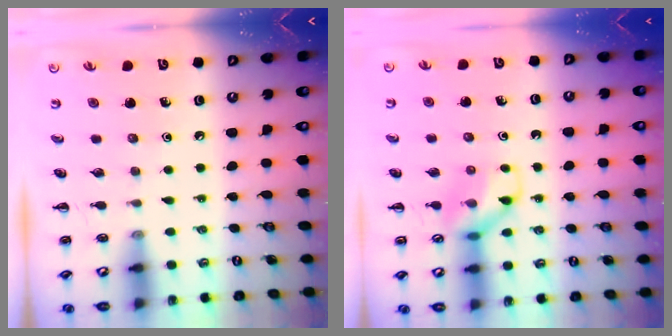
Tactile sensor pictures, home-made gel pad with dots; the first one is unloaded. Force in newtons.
{"total": 10.0, "press": 9.9, "slide": 0.7}